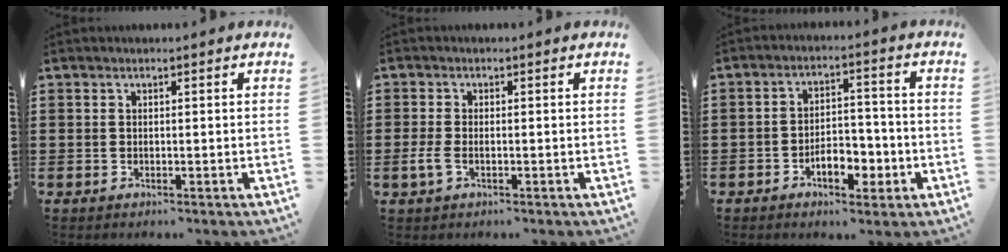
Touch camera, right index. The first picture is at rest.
{"total": 2.2, "force": [-0.8, 1.1, 1.7], "torque": [-0.048, -0.006, -0.018]}
{"total": 6.4, "force": [-3.0, 3.3, 4.7], "torque": [-0.069, 0.010, -0.053]}